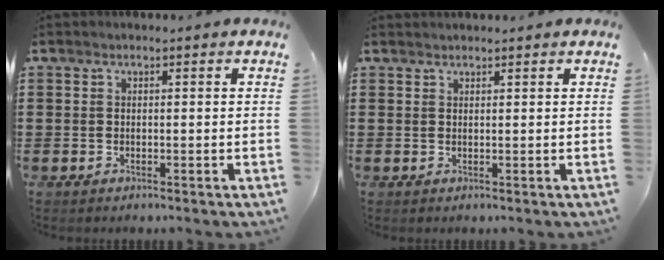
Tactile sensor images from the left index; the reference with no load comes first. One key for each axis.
{"total": 0.9, "fx": 0.9, "fy": 0.1, "fz": 0.0, "tx": -0.002, "ty": -0.001, "tz": 0.018}